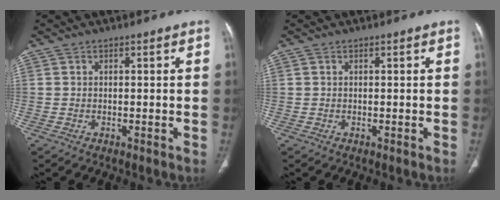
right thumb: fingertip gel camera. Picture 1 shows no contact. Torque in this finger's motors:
{"motor_torque": [0.02, 0.00, 0.10, -0.11, 0.03]}